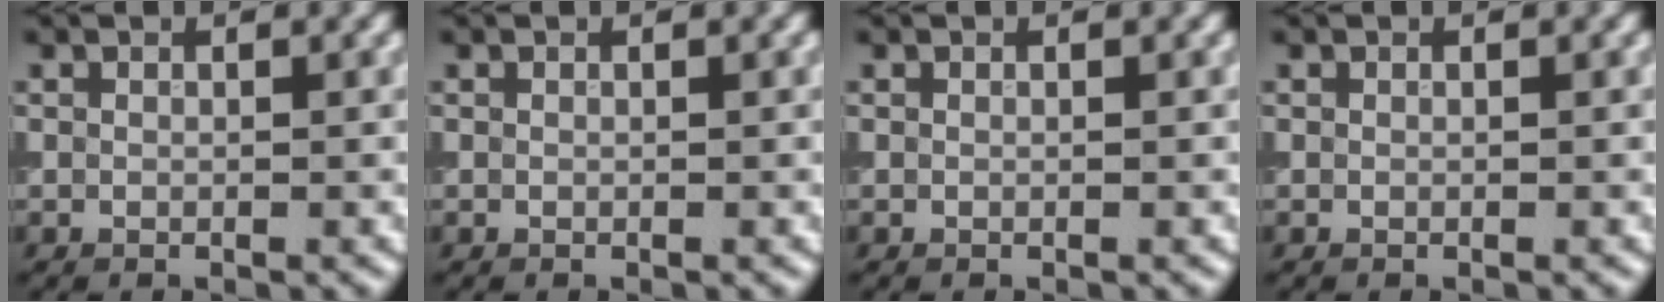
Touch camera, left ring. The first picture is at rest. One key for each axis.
{"total": 0.0}
{"total": 0.0}
{"total": 0.0}